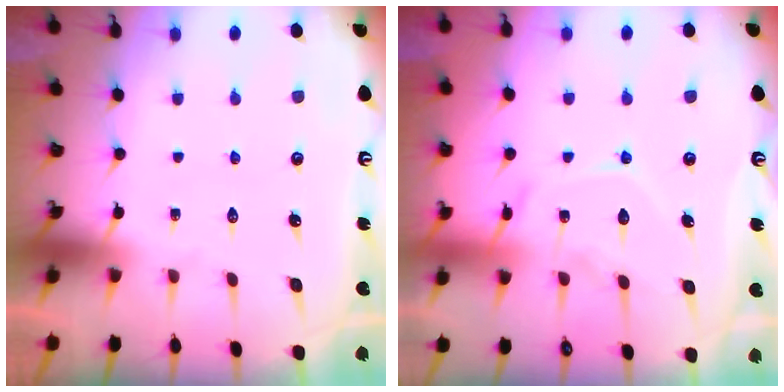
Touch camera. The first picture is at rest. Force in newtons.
{"total": 11.5, "press": 11.4, "slide": 1.1}